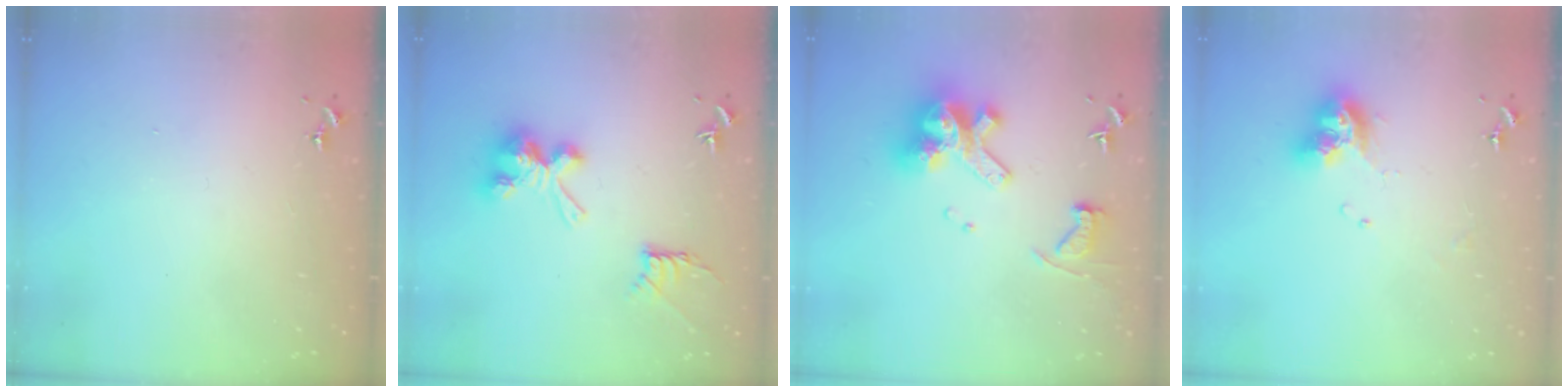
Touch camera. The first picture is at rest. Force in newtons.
{"total": 11.6, "press": 11.6, "slide": 0.3}
{"total": 15.3, "press": 15.2, "slide": 1.7}
{"total": 11.2, "press": 11.1, "slide": 1.1}